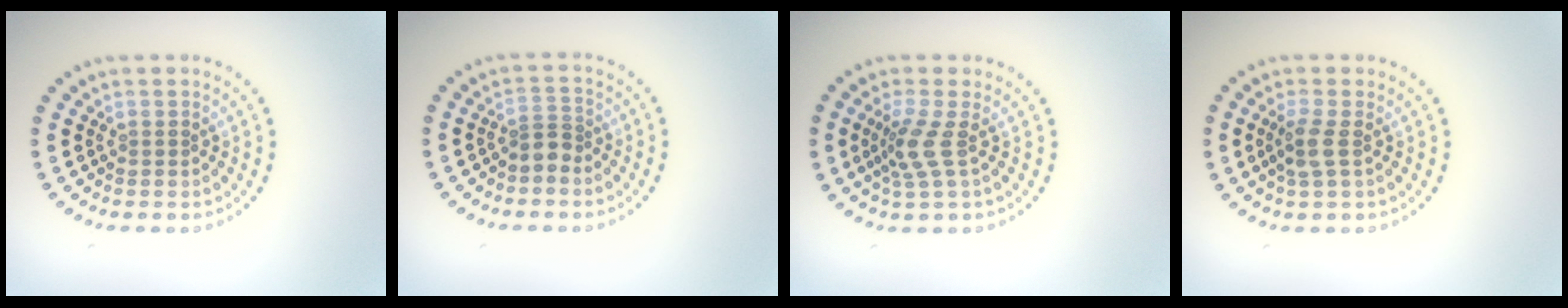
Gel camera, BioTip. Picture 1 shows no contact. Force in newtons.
{"total": 2.0, "press": 1.6, "slide": 1.2}
{"total": 2.5, "press": 1.9, "slide": 1.7}
{"total": 2.1, "press": 1.9, "slide": 1.0}